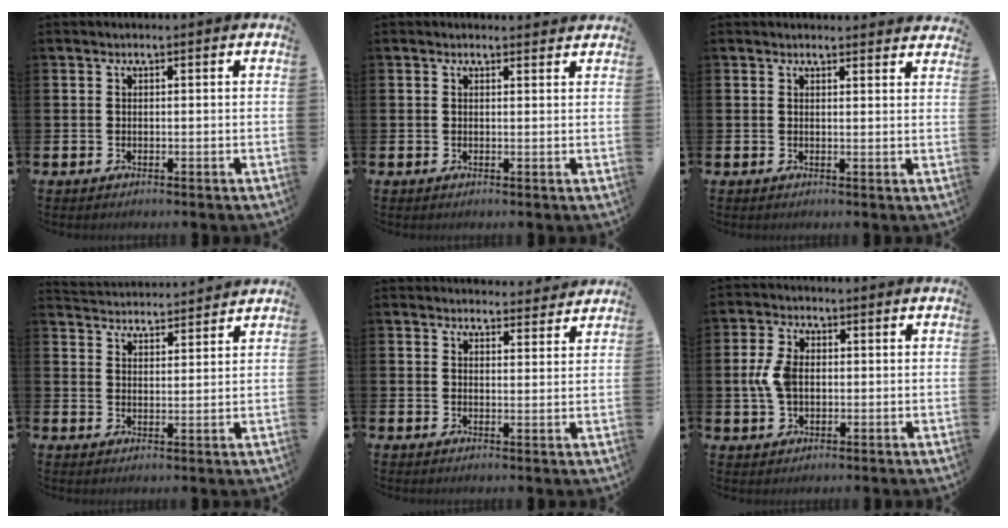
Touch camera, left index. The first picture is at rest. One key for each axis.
{"total": 0.8, "fx": 0.8, "fy": 0.1, "fz": 0.0, "tx": 0.008, "ty": -0.004, "tz": 0.013}
{"total": 1.8, "fx": 1.8, "fy": 0.0, "fz": -0.1, "tx": 0.009, "ty": -0.014, "tz": 0.031}
{"total": 4.0, "fx": 4.0, "fy": 0.3, "fz": -0.4, "tx": 0.001, "ty": -0.032, "tz": 0.072}
{"total": 3.7, "fx": 3.6, "fy": 0.6, "fz": -0.1, "tx": 0.008, "ty": -0.024, "tz": 0.064}
{"total": 5.4, "fx": 0.4, "fy": 3.4, "fz": 4.1, "tx": -0.089, "ty": 0.011, "tz": 0.004}